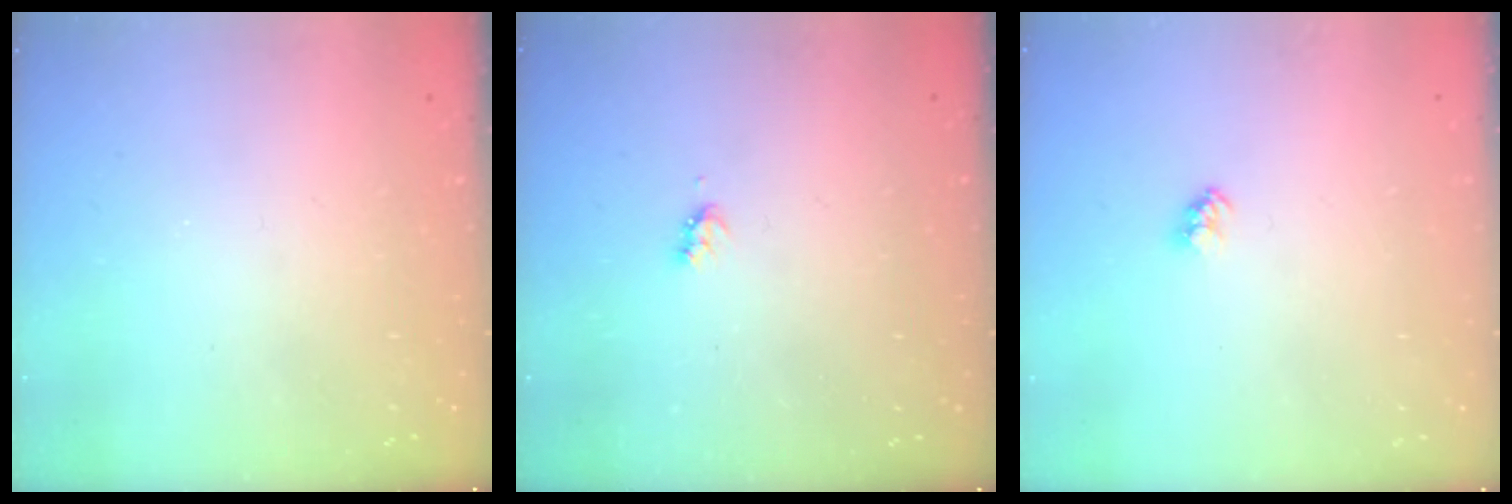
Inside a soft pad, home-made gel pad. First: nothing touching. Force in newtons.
{"total": 2.8, "press": 2.8, "slide": 0.4}
{"total": 2.4, "press": 2.4, "slide": 0.1}